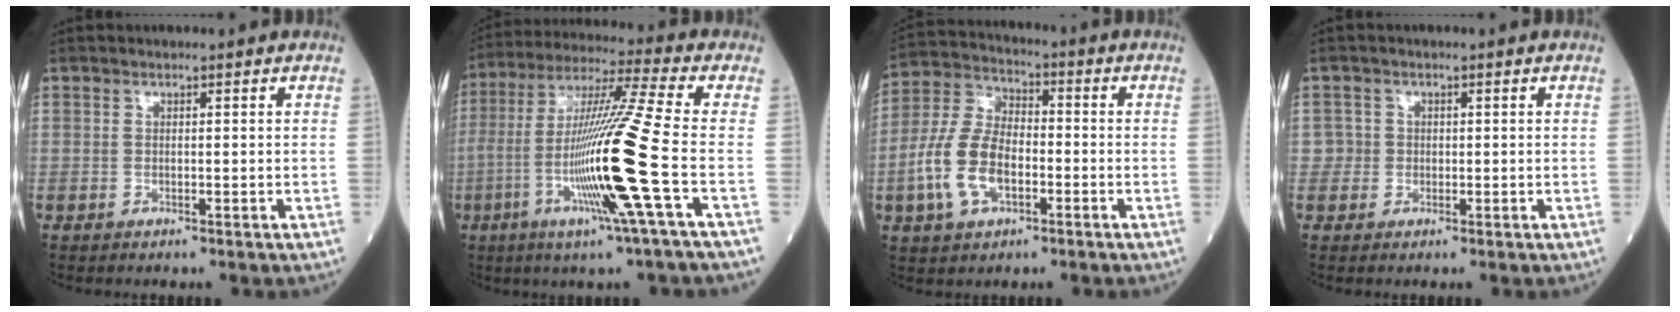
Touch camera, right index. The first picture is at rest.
{"total": 17.4, "force": [-4.6, -2.2, 16.6], "torque": [-0.330, -0.014, -0.097]}
{"total": 11.1, "force": [-3.3, 6.0, 8.7], "torque": [-0.205, 0.013, -0.065]}
{"total": 1.7, "force": [-0.1, 1.7, -0.3], "torque": [0.018, 0.010, -0.003]}